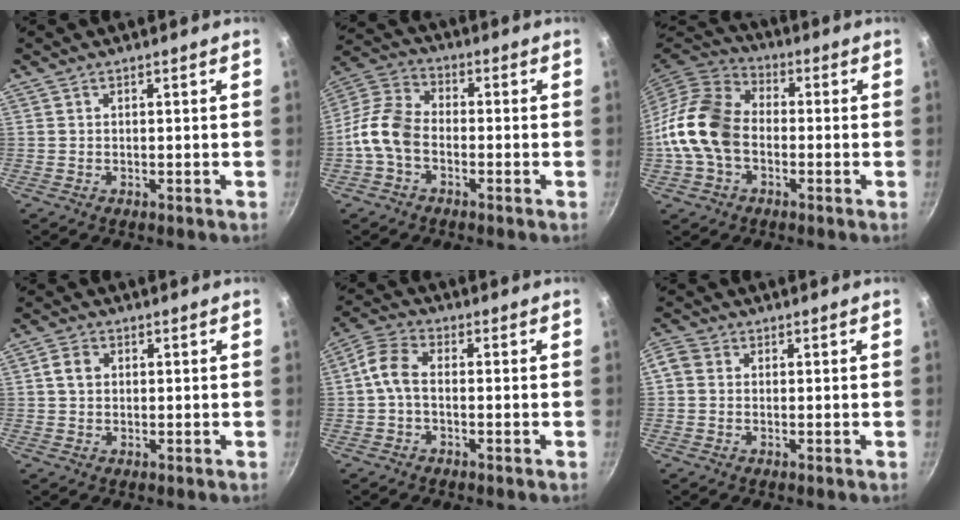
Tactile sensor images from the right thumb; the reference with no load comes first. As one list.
[{"total": 9.2, "force": [-2.9, 6.1, 6.2], "torque": [-0.118, 0.038, -0.077]}, {"total": 14.2, "force": [-2.3, 10.2, 9.6], "torque": [-0.158, 0.033, -0.061]}, {"total": 3.4, "force": [0.6, 2.7, 2.0], "torque": [-0.027, 0.007, 0.009]}, {"total": 5.6, "force": [-0.9, 3.2, 4.5], "torque": [-0.102, 0.026, -0.031]}, {"total": 3.3, "force": [0.3, 2.9, 1.5], "torque": [-0.028, 0.007, -0.009]}]